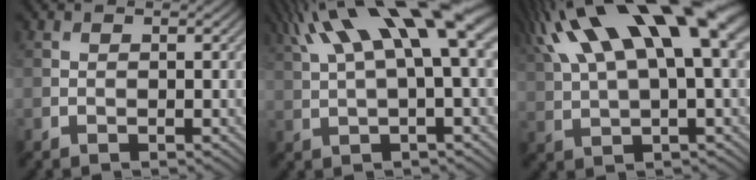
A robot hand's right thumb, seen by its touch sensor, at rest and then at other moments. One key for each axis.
{"total": 14.3, "fx": 6.2, "fy": 3.5, "fz": 12.4, "tx": -0.243, "ty": 0.025, "tz": 0.117}
{"total": 17.7, "fx": 8.4, "fy": 6.0, "fz": 14.4, "tx": -0.305, "ty": 0.043, "tz": 0.150}